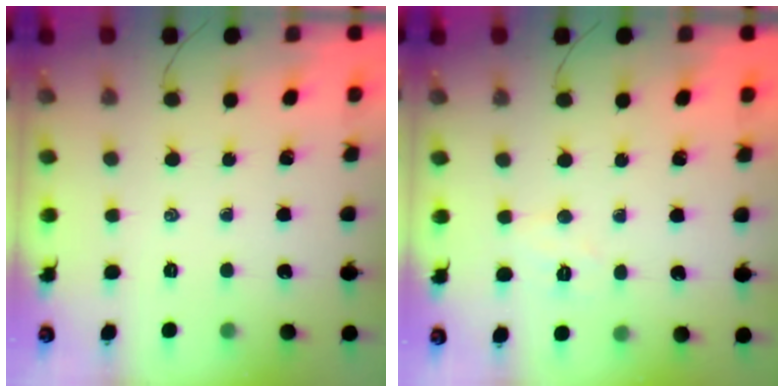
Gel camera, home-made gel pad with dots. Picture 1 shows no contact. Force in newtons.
{"total": 4.7, "press": 4.6, "slide": 1.0}